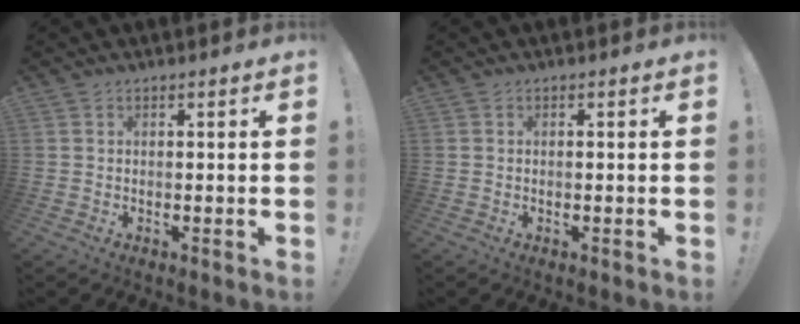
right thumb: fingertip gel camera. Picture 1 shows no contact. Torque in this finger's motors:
{"motor_torque": [-0.12, 0.01, -0.12, 0.15, 0.08]}